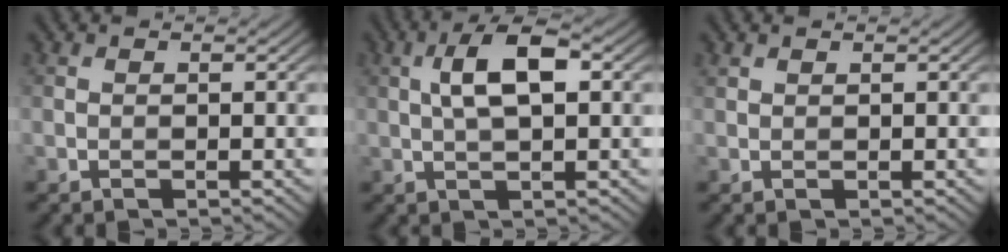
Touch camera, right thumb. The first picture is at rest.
{"total": 6.2, "force": [1.3, 2.3, 5.6], "torque": [-0.107, 0.012, 0.021]}
{"total": 0.7, "force": [0.6, 0.3, 0.1], "torque": [-0.006, 0.000, 0.015]}